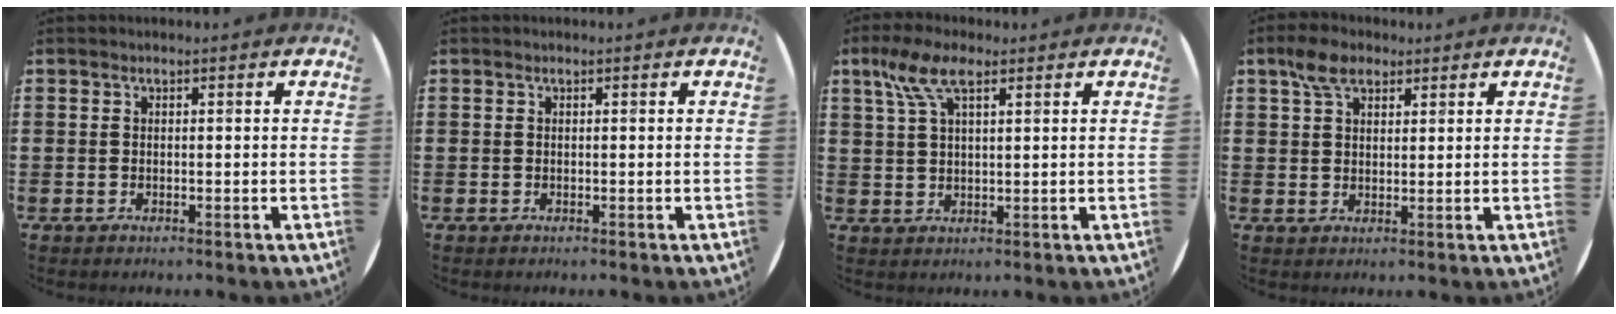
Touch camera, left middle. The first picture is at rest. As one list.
[{"total": 0.0}, {"total": 6.1, "force": [3.3, 2.3, 4.6], "torque": [-0.098, 0.012, 0.058]}, {"total": 4.5, "force": [3.2, 2.4, 2.2], "torque": [-0.041, 0.008, 0.057]}]